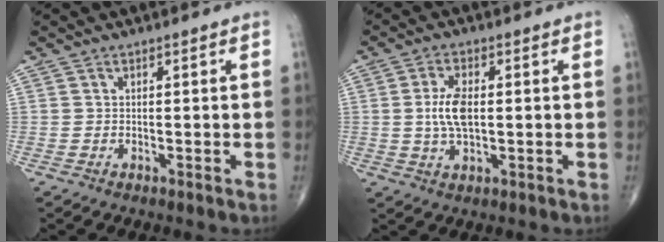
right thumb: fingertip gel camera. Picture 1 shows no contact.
{"total": 6.5, "force": [0.3, 3.1, 5.7], "torque": [-0.115, 0.000, 0.003]}